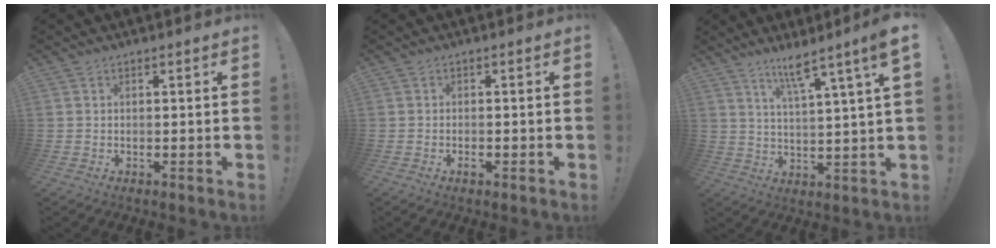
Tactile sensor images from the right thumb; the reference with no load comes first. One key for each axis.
{"total": 1.1, "fx": -0.8, "fy": 0.4, "fz": 0.6, "tx": -0.009, "ty": 0.002, "tz": -0.015}
{"total": 9.2, "fx": 5.6, "fy": -0.2, "fz": 7.3, "tx": -0.117, "ty": -0.027, "tz": 0.083}